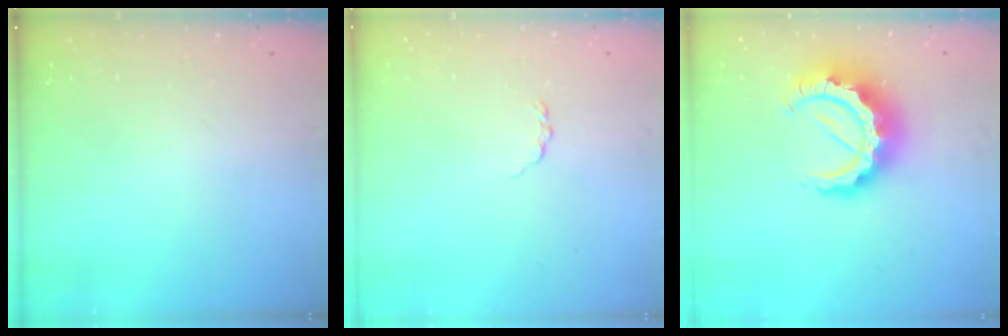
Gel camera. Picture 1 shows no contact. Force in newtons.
{"total": 2.8, "press": 2.7, "slide": 0.4}
{"total": 14.2, "press": 14.2, "slide": 1.6}